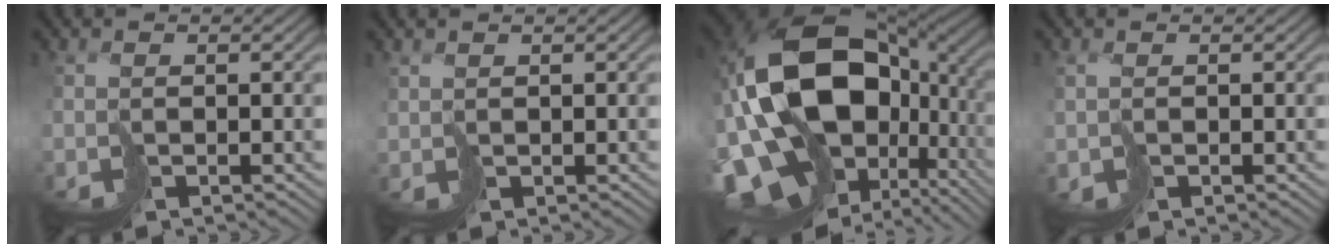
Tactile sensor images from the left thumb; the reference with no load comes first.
{"total": 1.1, "force": [0.8, 0.6, 0.3], "torque": [-0.014, -0.007, 0.013]}
{"total": 20.9, "force": [-0.4, 14.8, 14.7], "torque": [-0.347, -0.041, 0.015]}
{"total": 1.4, "force": [0.2, 1.1, 0.8], "torque": [-0.024, -0.003, 0.001]}